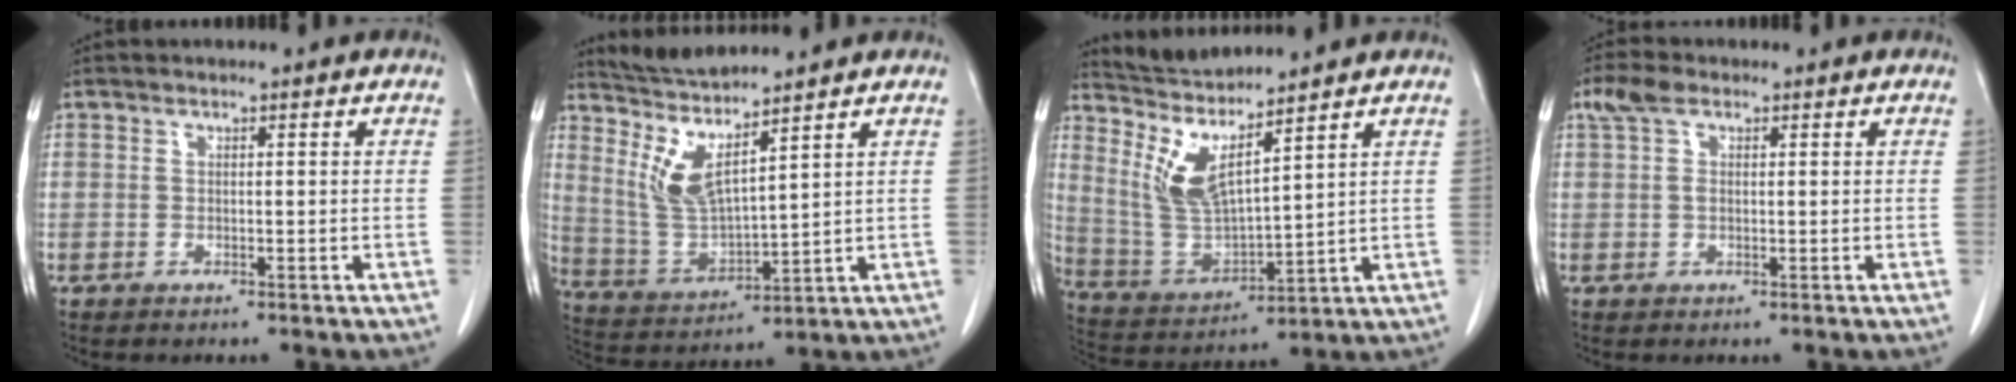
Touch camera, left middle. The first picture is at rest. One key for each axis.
{"total": 8.3, "fx": 6.7, "fy": -0.6, "fz": 4.9, "tx": -0.119, "ty": -0.022, "tz": 0.150}
{"total": 9.3, "fx": 7.3, "fy": -0.2, "fz": 5.8, "tx": -0.134, "ty": -0.020, "tz": 0.160}
{"total": 3.4, "fx": 1.7, "fy": 1.8, "fz": 2.3, "tx": -0.056, "ty": 0.019, "tz": 0.034}